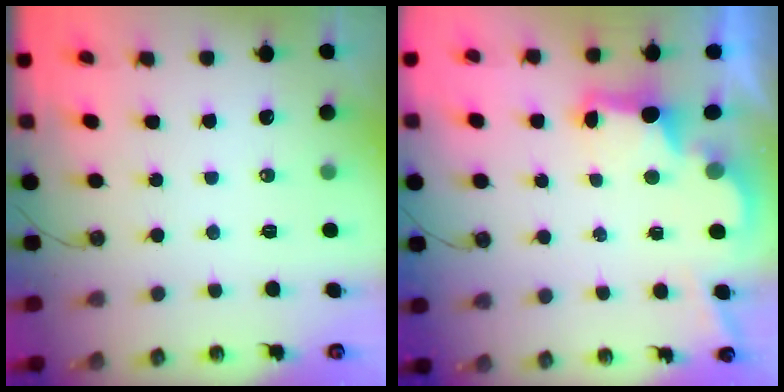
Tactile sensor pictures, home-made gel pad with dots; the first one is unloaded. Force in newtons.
{"total": 3.0, "press": 2.8, "slide": 0.9}